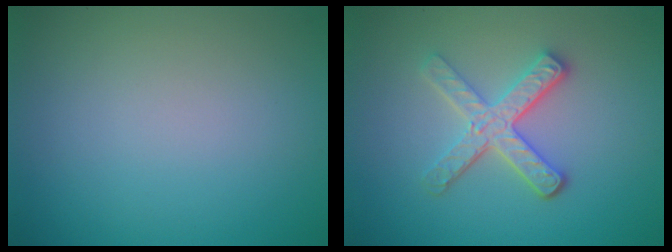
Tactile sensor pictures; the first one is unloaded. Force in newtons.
{"total": 3.8, "press": 3.1, "slide": 2.2}